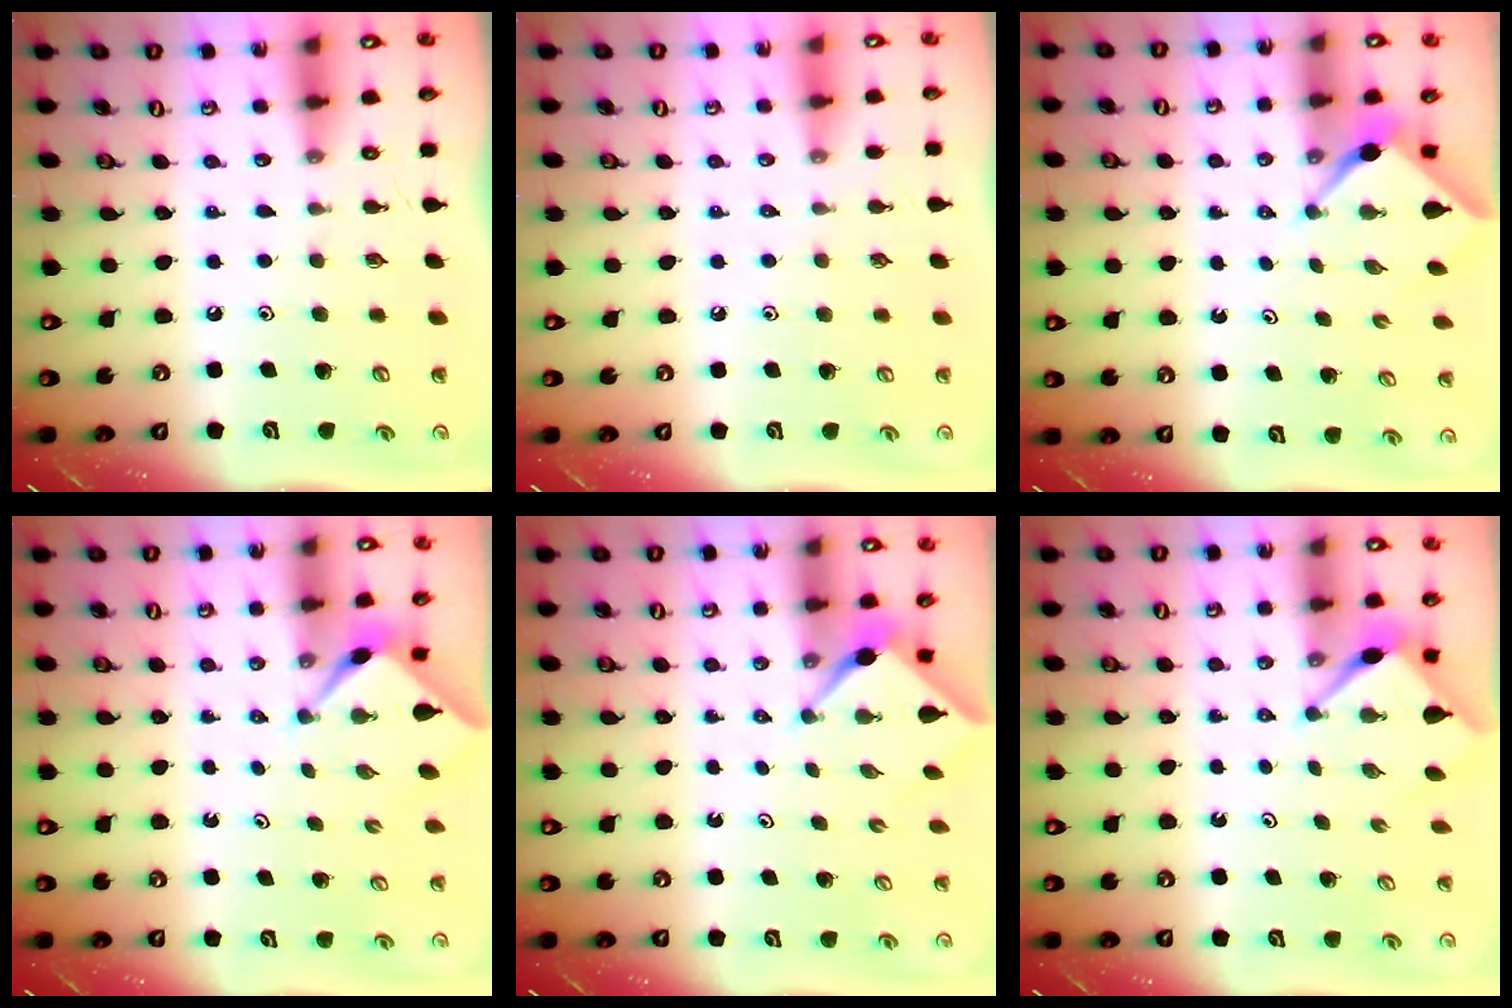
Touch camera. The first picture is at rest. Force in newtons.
{"total": 1.9, "press": 1.9, "slide": 0.4}
{"total": 2.5, "press": 2.5, "slide": 0.3}
{"total": 2.2, "press": 2.2, "slide": 0.2}
{"total": 2.5, "press": 2.4, "slide": 0.3}
{"total": 2.9, "press": 2.9, "slide": 0.3}